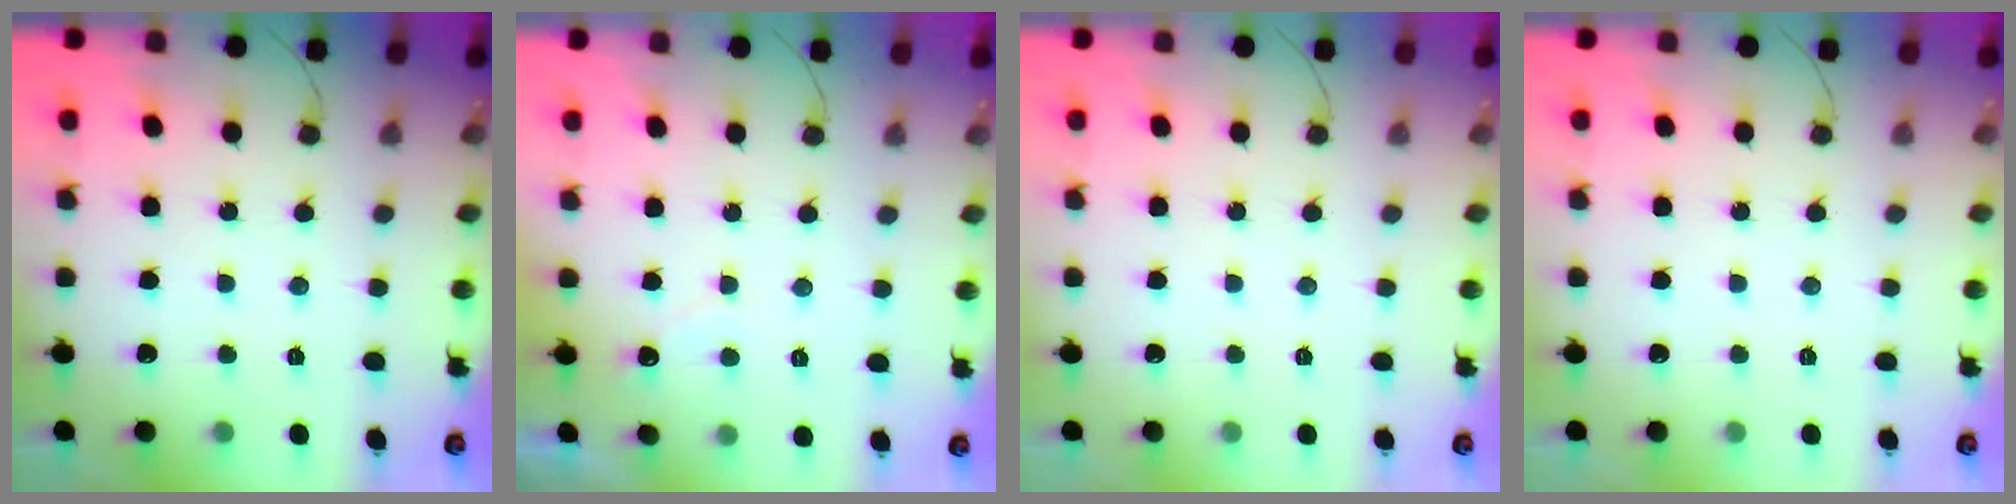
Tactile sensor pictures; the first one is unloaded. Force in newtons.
{"total": 3.0, "press": 3.0, "slide": 0.1}
{"total": 0.0}
{"total": 0.0}